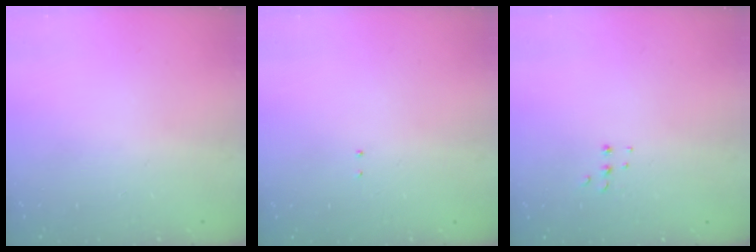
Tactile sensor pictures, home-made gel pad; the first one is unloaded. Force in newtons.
{"total": 1.3, "press": 1.2, "slide": 0.6}
{"total": 3.6, "press": 3.5, "slide": 0.9}